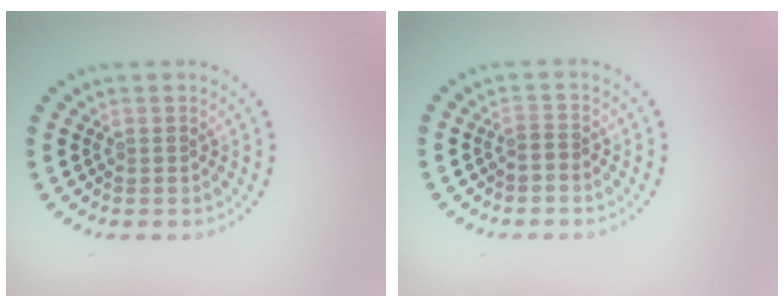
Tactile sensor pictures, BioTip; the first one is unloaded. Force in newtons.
{"total": 0.6, "press": 0.4, "slide": 0.4}